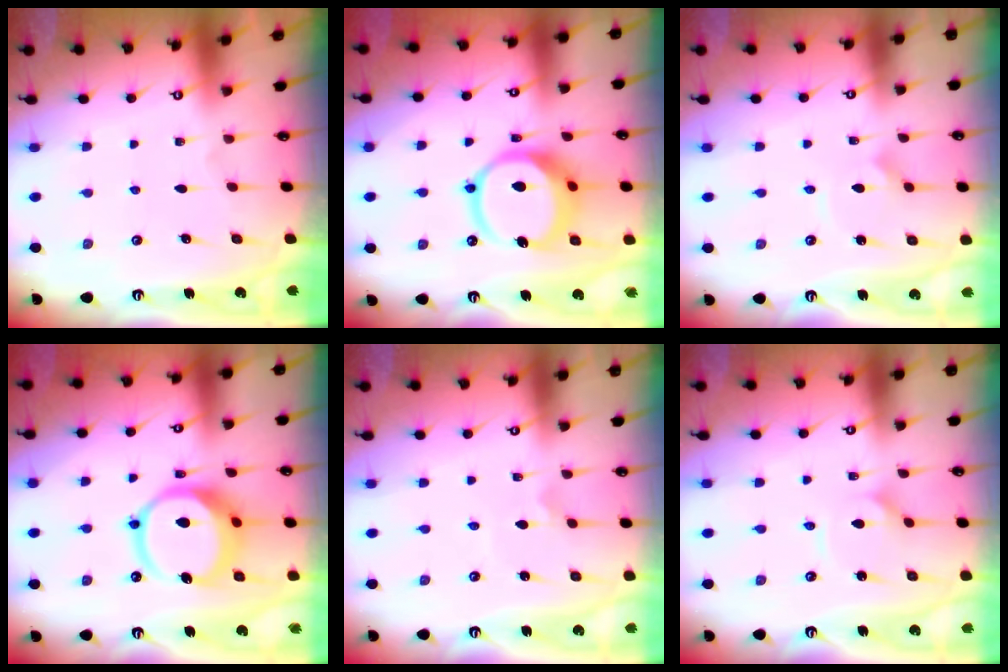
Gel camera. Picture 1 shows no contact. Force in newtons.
{"total": 13.5, "press": 13.4, "slide": 1.8}
{"total": 2.2, "press": 2.2, "slide": 0.1}
{"total": 13.5, "press": 13.4, "slide": 1.8}
{"total": 1.7, "press": 1.7, "slide": 0.1}
{"total": 2.9, "press": 2.9, "slide": 0.2}